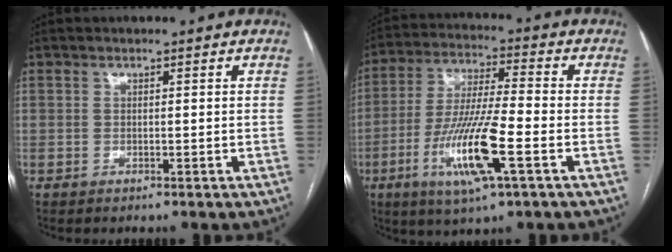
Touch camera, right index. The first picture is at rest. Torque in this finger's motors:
{"motor_torque": [1.66, -0.48, 0.51, 0.21]}